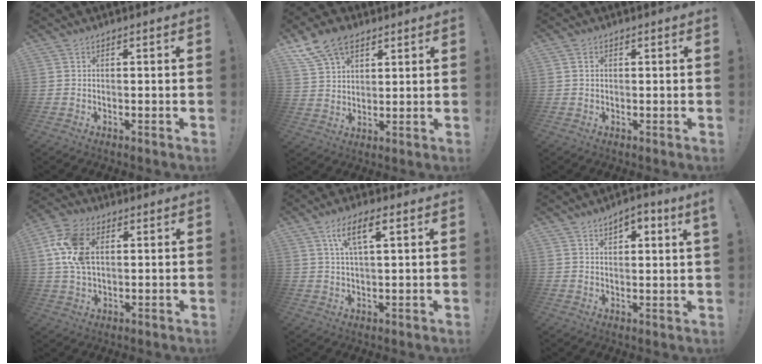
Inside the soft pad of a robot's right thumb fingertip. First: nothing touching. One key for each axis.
{"total": 11.1, "fx": 7.1, "fy": 7.0, "fz": 5.0, "tx": -0.088, "ty": -0.030, "tz": 0.140}
{"total": 1.1, "fx": 0.3, "fy": 0.8, "fz": 0.6, "tx": -0.010, "ty": 0.003, "tz": 0.004}
{"total": 13.0, "fx": 3.3, "fy": 8.7, "fz": 9.1, "tx": -0.185, "ty": 0.007, "tz": 0.067}
{"total": 7.8, "fx": 3.6, "fy": 2.2, "fz": 6.6, "tx": -0.116, "ty": 0.001, "tz": 0.060}
{"total": 4.7, "fx": 3.1, "fy": 0.8, "fz": 3.5, "tx": -0.041, "ty": -0.013, "tz": 0.047}